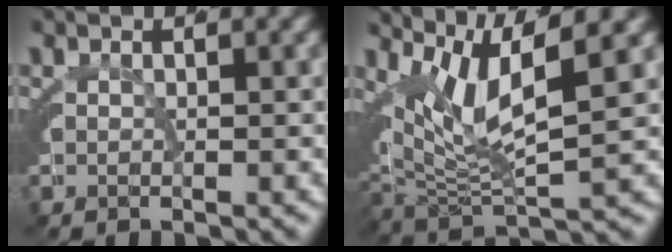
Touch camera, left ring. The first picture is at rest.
{"total": 7.7, "force": [1.9, 4.1, 6.3], "torque": [-0.120, -0.004, 0.032]}